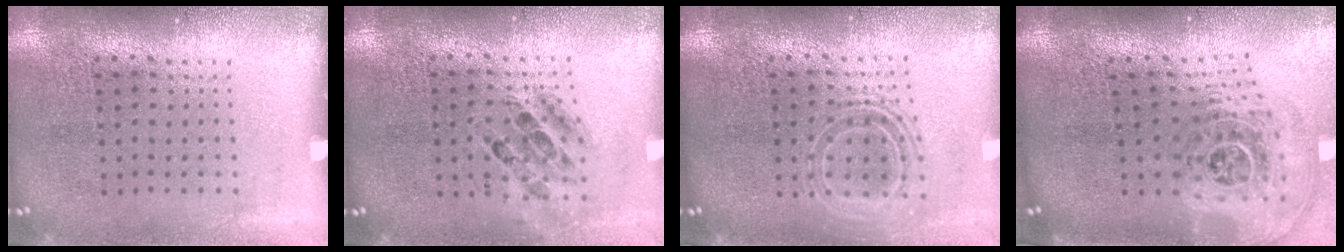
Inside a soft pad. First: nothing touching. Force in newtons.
{"total": 0.7, "press": 0.7, "slide": 0.1}
{"total": 1.7, "press": 1.3, "slide": 1.0}
{"total": 2.7, "press": 1.9, "slide": 1.9}